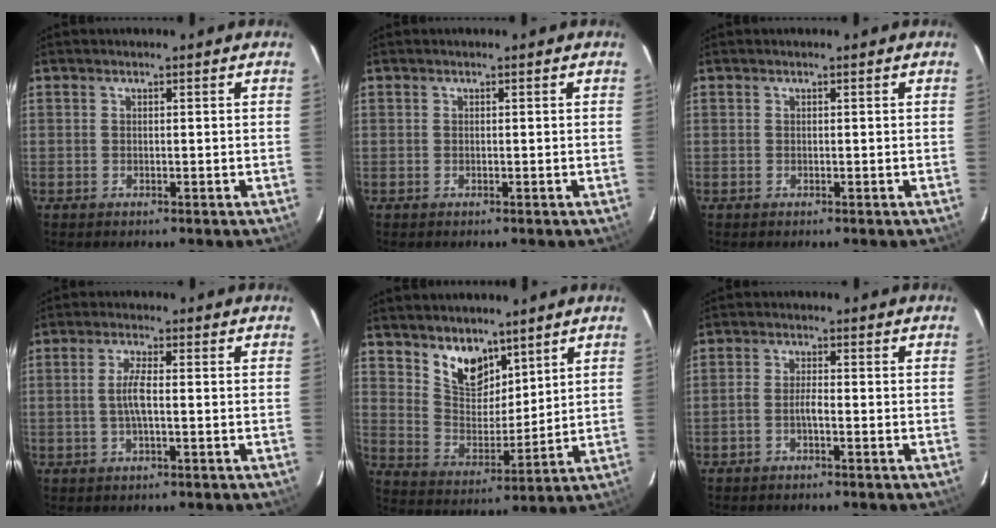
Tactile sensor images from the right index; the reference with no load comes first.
{"total": 0.0}
{"total": 0.0}
{"total": 4.2, "force": [-0.3, 0.8, 4.1], "torque": [-0.079, 0.001, -0.005]}
{"total": 9.7, "force": [6.9, 5.2, 4.3], "torque": [-0.072, 0.000, 0.135]}
{"total": 2.1, "force": [-1.2, 0.4, 1.7], "torque": [-0.041, 0.006, -0.026]}